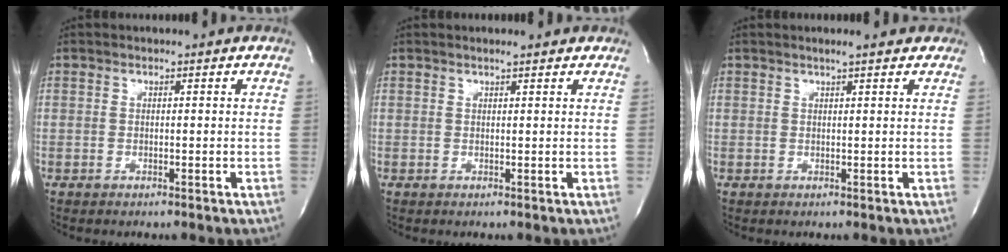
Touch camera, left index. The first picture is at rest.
{"total": 2.1, "force": [1.9, 0.3, 1.0], "torque": [-0.018, 0.011, 0.021]}
{"total": 3.3, "force": [2.7, 0.6, 1.9], "torque": [-0.026, 0.012, 0.032]}